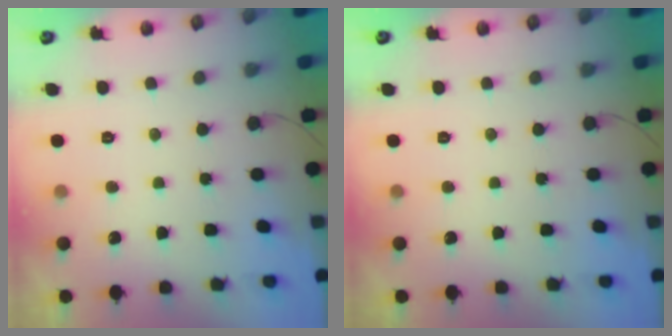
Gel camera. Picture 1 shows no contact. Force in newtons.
{"total": 0.0}